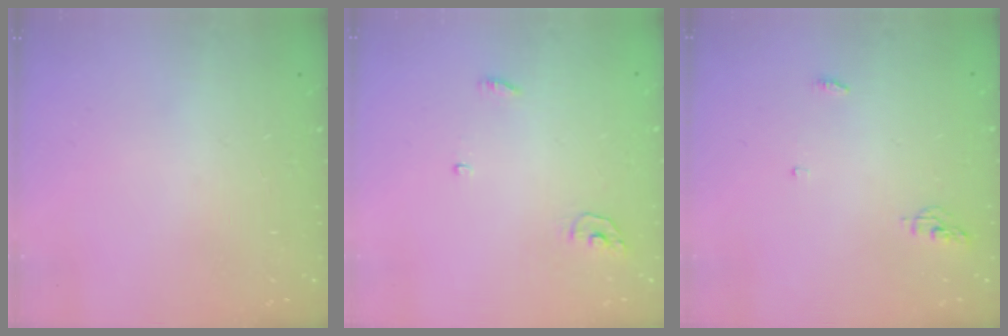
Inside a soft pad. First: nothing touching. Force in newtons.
{"total": 3.8, "press": 3.8, "slide": 0.5}
{"total": 7.8, "press": 4.6, "slide": 6.3}